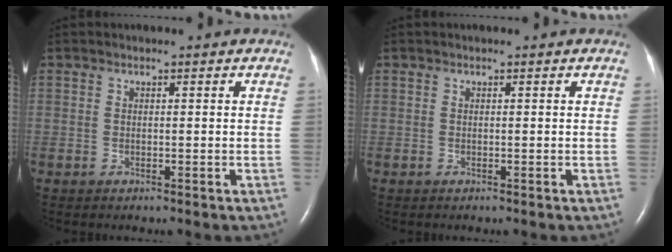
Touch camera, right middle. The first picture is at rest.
{"total": 0.0}